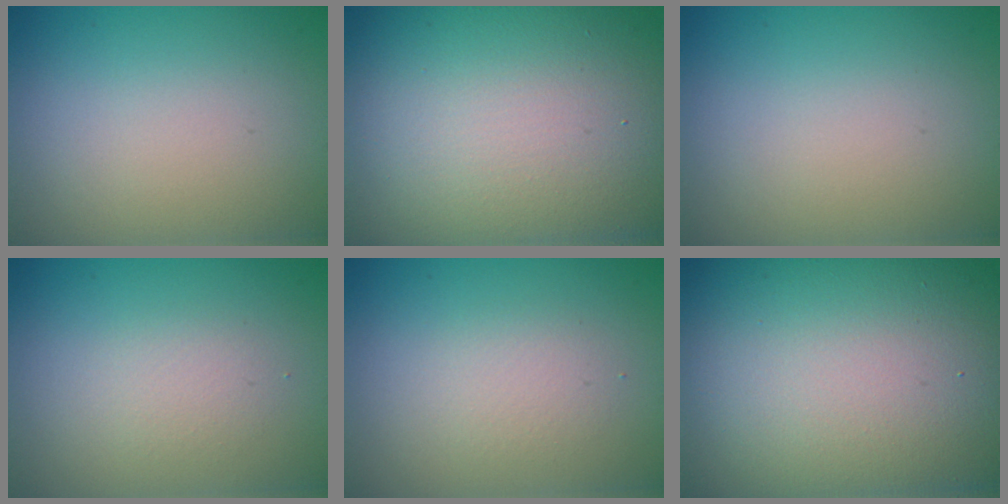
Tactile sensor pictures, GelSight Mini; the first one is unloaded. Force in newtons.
{"total": 18.5, "press": 18.5, "slide": 0.7}
{"total": 0.0}
{"total": 1.3, "press": 1.3, "slide": 0.1}
{"total": 1.7, "press": 1.7, "slide": 0.1}
{"total": 19.5, "press": 19.5, "slide": 0.9}